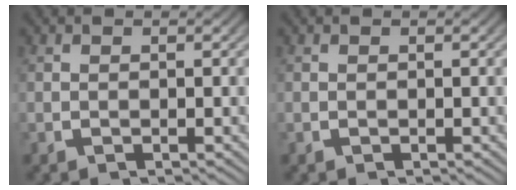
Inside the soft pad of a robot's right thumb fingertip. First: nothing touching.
{"total": 0.0}